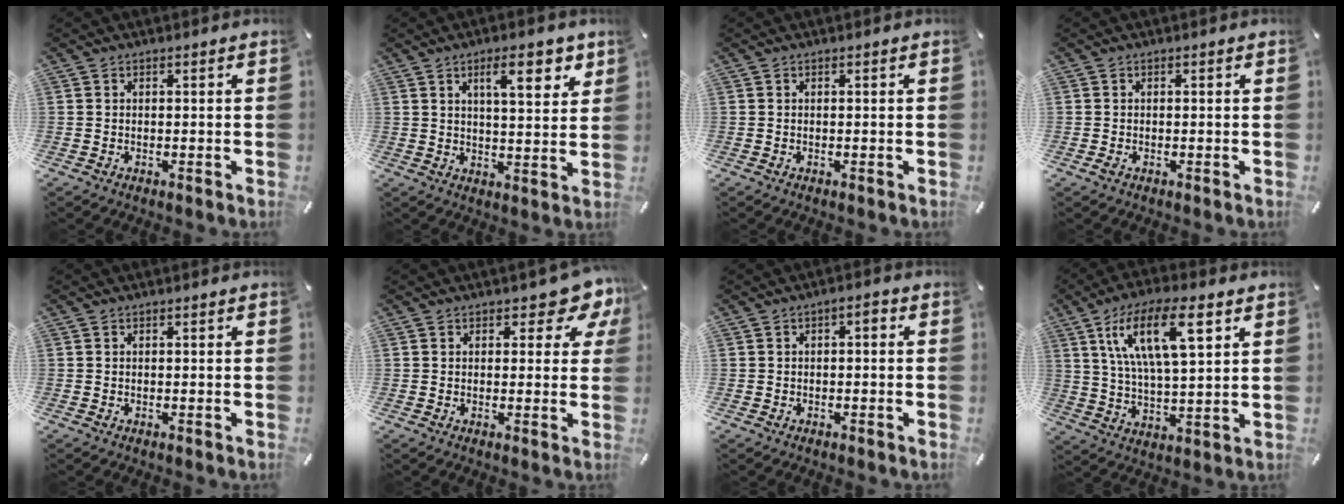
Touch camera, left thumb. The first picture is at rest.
{"total": 9.6, "force": [5.0, 3.2, 7.6], "torque": [-0.109, -0.015, 0.078]}
{"total": 0.0}
{"total": 1.9, "force": [-0.8, 1.4, 0.9], "torque": [-0.023, -0.001, -0.015]}
{"total": 0.0}
{"total": 6.5, "force": [3.8, 3.4, 4.0], "torque": [-0.034, -0.023, 0.057]}
{"total": 2.0, "force": [-0.9, 1.4, 1.1], "torque": [-0.016, 0.010, -0.023]}
{"total": 16.3, "force": [7.7, 6.0, 13.0], "torque": [-0.253, -0.005, 0.126]}